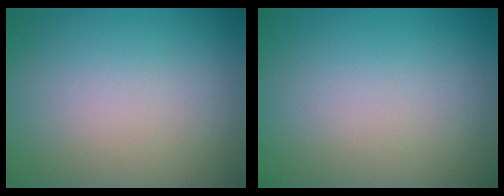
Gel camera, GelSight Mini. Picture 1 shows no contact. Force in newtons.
{"total": 0.0}